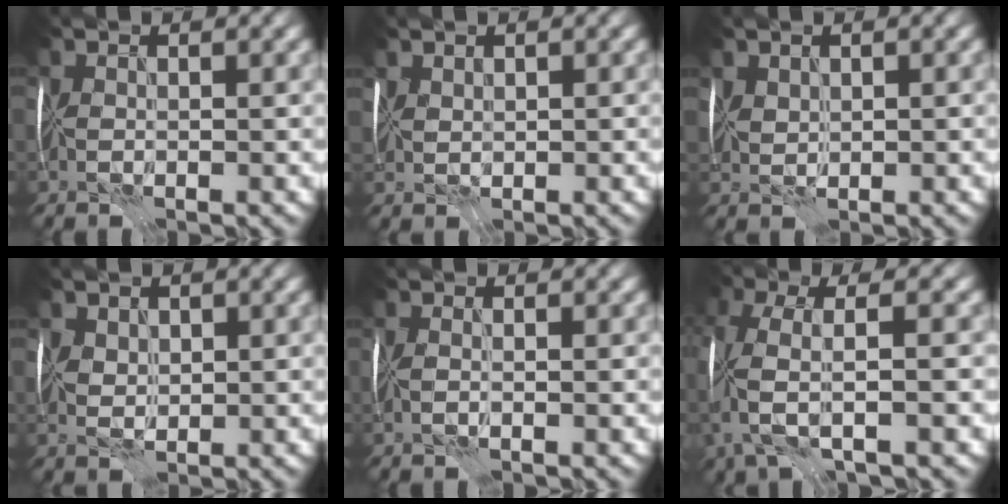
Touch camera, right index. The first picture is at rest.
{"total": 2.4, "force": [2.0, 1.1, 0.6], "torque": [-0.021, 0.014, 0.038]}
{"total": 1.1, "force": [1.0, 0.5, 0.2], "torque": [-0.010, 0.004, 0.031]}
{"total": 2.3, "force": [1.5, 1.4, 1.0], "torque": [-0.021, 0.012, 0.024]}
{"total": 0.7, "force": [-0.4, -0.6, 0.1], "torque": [-0.005, 0.001, -0.007]}
{"total": 4.3, "force": [-0.8, 0.9, 4.1], "torque": [-0.097, 0.003, -0.024]}